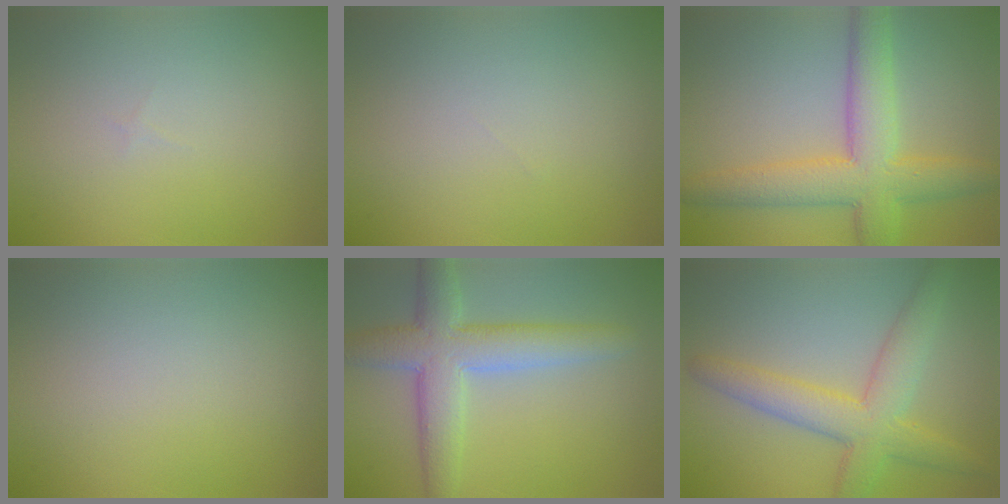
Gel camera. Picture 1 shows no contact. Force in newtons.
{"total": 0.0}
{"total": 7.4, "press": 7.4, "slide": 0.0}
{"total": 0.0}
{"total": 6.1, "press": 6.1, "slide": 0.4}
{"total": 5.4, "press": 5.4, "slide": 0.1}